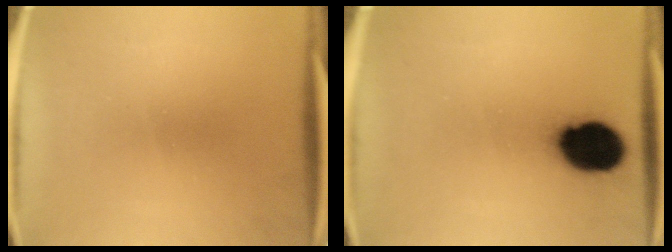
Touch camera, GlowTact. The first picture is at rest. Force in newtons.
{"total": 14.8}